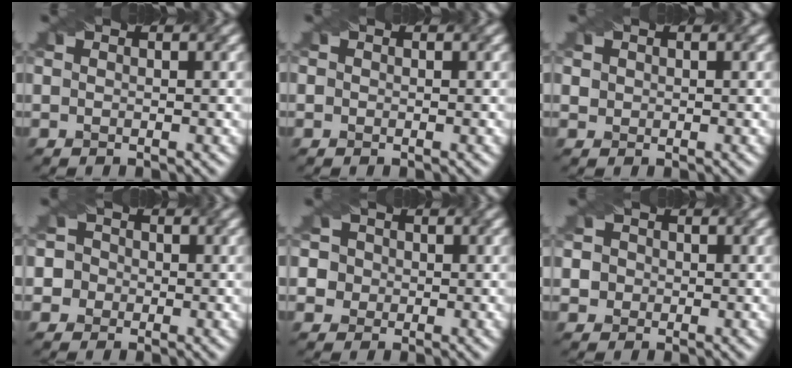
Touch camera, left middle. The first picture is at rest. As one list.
[{"total": 0.7, "force": [0.2, 0.6, 0.3], "torque": [0.002, 0.013, -0.005]}, {"total": 1.7, "force": [0.9, 1.4, 0.6], "torque": [-0.017, 0.009, 0.020]}, {"total": 4.4, "force": [-0.8, 4.3, 0.9], "torque": [-0.007, 0.028, -0.034]}, {"total": 5.6, "force": [0.5, 5.3, 1.6], "torque": [-0.029, 0.034, -0.013]}, {"total": 3.3, "force": [0.4, 3.1, 1.1], "torque": [-0.006, 0.031, -0.009]}]